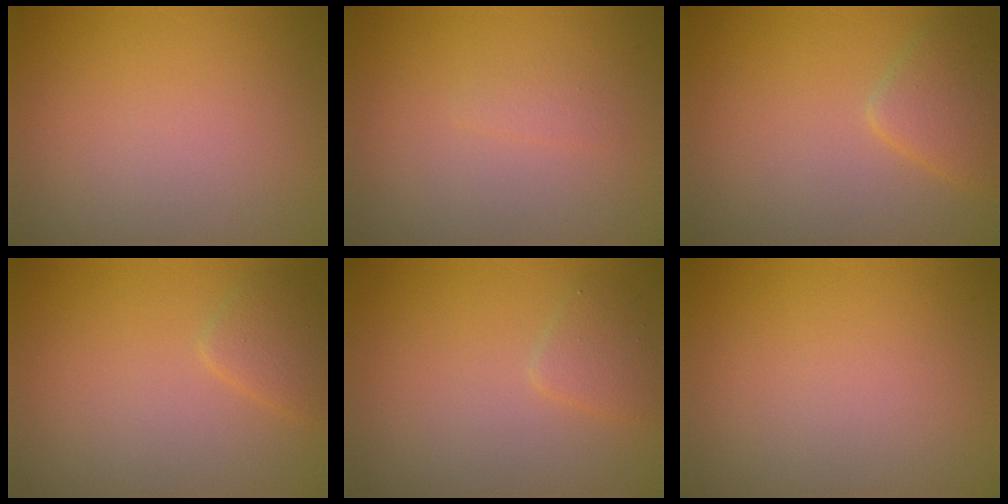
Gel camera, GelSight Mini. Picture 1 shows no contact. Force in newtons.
{"total": 0.7, "press": 0.7, "slide": 0.0}
{"total": 2.7, "press": 2.7, "slide": 0.1}
{"total": 1.7, "press": 1.7, "slide": 0.1}
{"total": 1.6, "press": 1.6, "slide": 0.1}
{"total": 0.0}